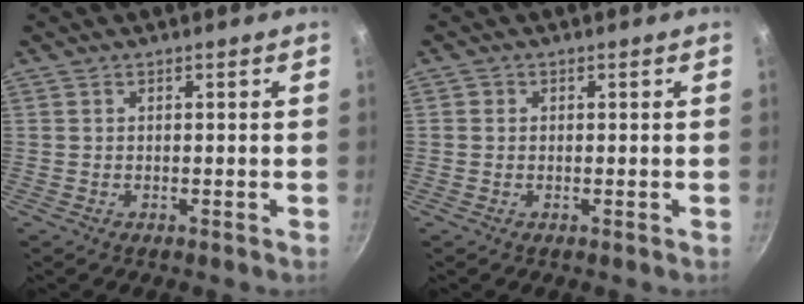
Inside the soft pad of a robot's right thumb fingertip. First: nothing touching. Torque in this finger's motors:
{"motor_torque": [0.15, 0.10, 0.38, 0.15, -0.01]}